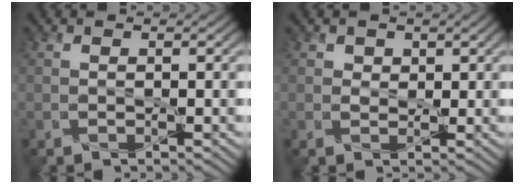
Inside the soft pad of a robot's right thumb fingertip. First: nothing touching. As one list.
[{"total": 1.5, "force": [0.7, 1.2, 0.3], "torque": [-0.008, -0.003, 0.007]}]